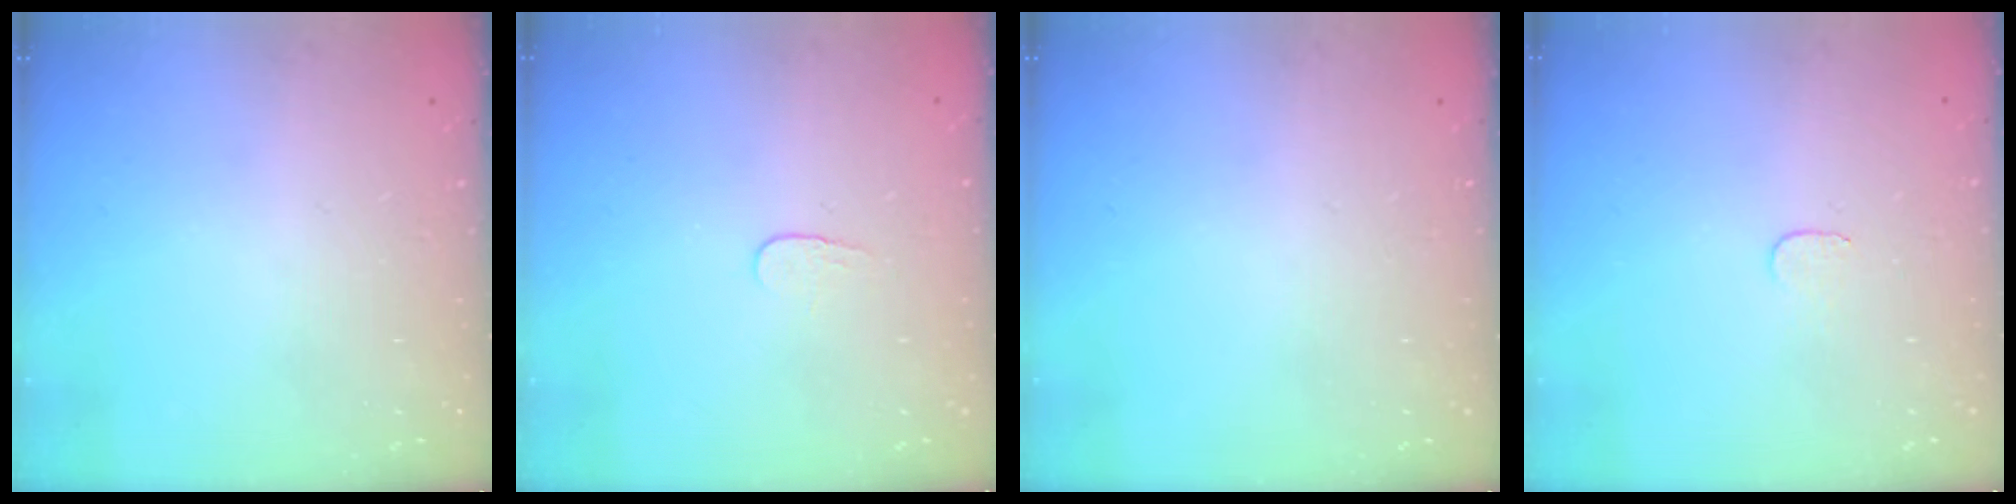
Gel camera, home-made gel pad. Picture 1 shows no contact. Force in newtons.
{"total": 3.5, "press": 3.4, "slide": 0.4}
{"total": 0.0}
{"total": 3.0, "press": 3.0, "slide": 0.3}